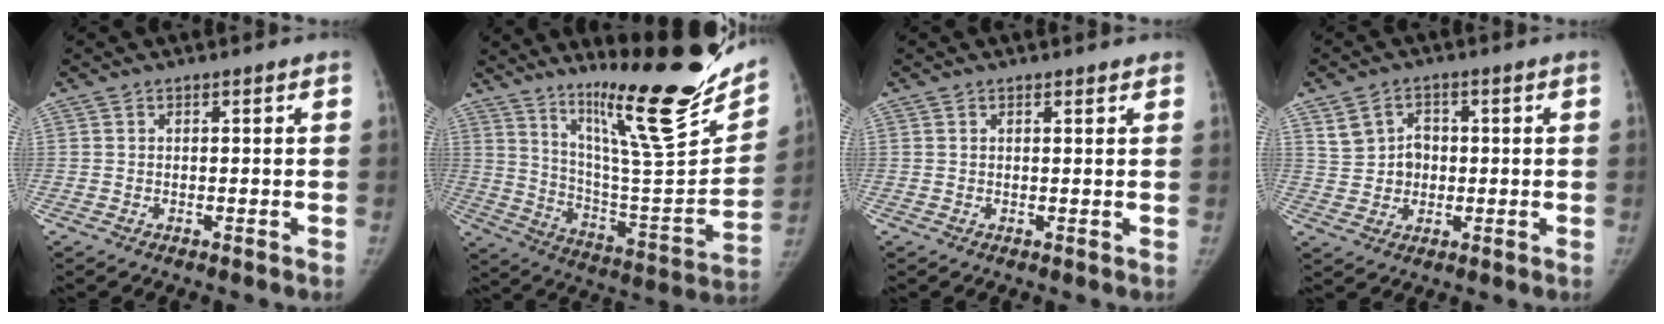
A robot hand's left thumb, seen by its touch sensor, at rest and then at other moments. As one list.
[{"total": 26.2, "force": [19.6, 2.7, 17.3], "torque": [-0.239, -0.136, 0.312]}, {"total": 0.9, "force": [0.8, 0.3, 0.4], "torque": [-0.005, -0.004, 0.011]}, {"total": 6.1, "force": [1.3, 5.3, 2.8], "torque": [-0.023, 0.001, 0.027]}]